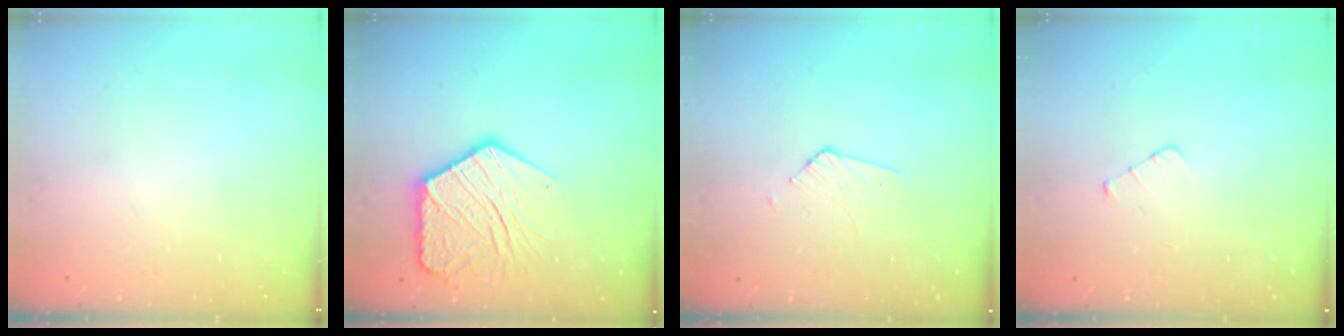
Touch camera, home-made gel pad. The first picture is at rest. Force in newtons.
{"total": 15.7, "press": 15.6, "slide": 1.2}
{"total": 2.9, "press": 2.9, "slide": 0.2}
{"total": 3.5, "press": 3.5, "slide": 0.3}